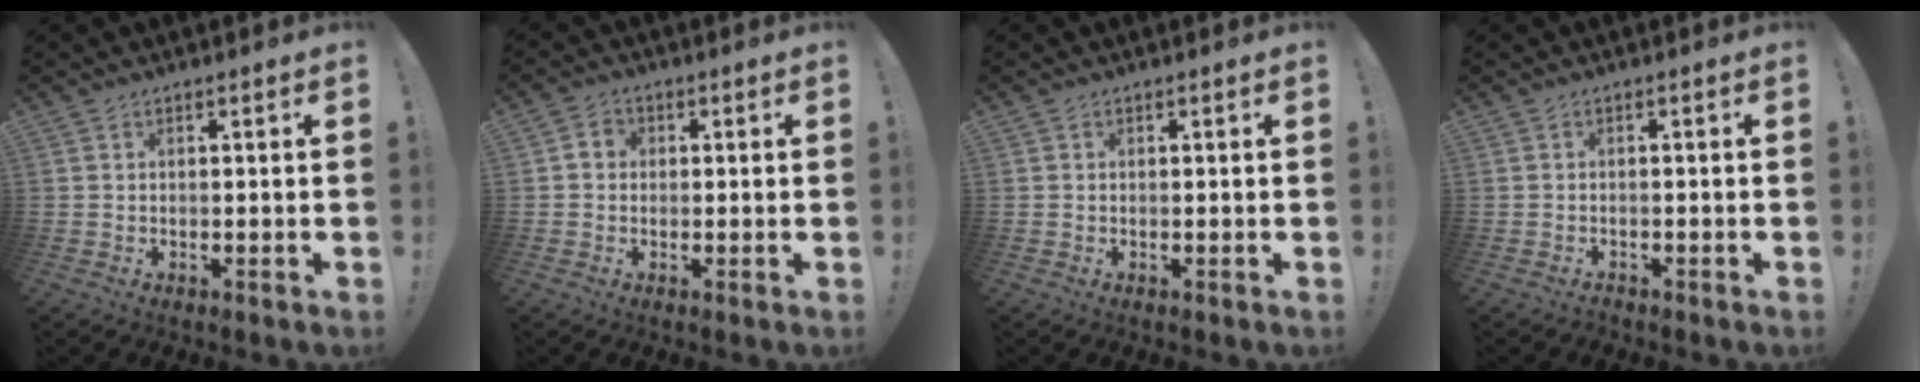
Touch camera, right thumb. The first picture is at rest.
{"total": 3.1, "force": [-0.2, 2.6, 1.6], "torque": [-0.030, 0.012, -0.002]}
{"total": 0.0}
{"total": 0.9, "force": [-0.8, 0.2, 0.1], "torque": [0.000, 0.001, -0.016]}